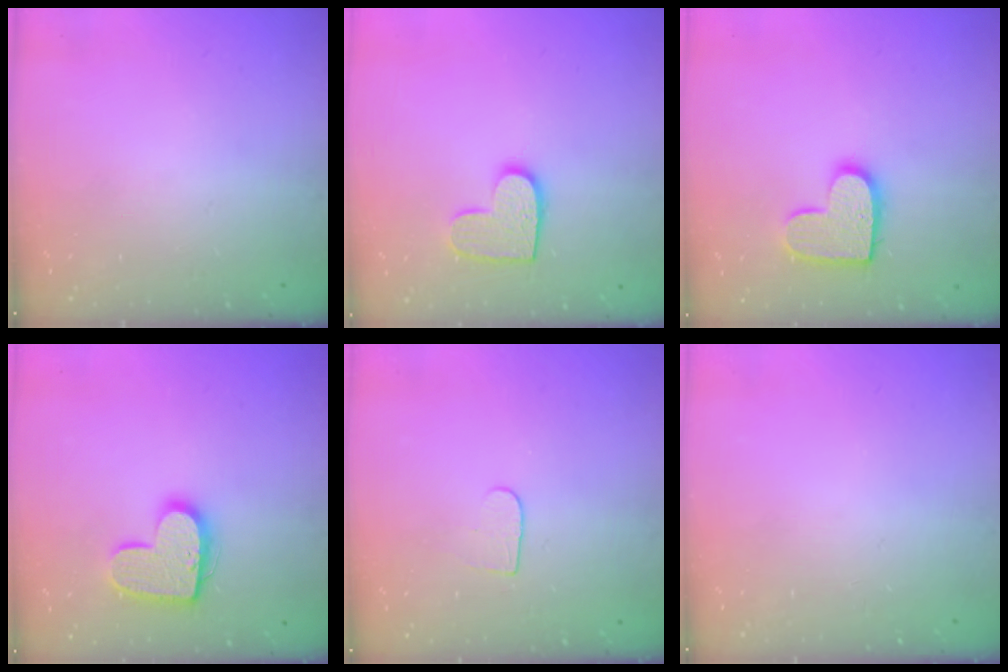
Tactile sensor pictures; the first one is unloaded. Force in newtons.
{"total": 10.5, "press": 10.5, "slide": 0.6}
{"total": 12.7, "press": 12.7, "slide": 0.7}
{"total": 15.7, "press": 15.6, "slide": 0.9}
{"total": 4.3, "press": 4.2, "slide": 0.3}
{"total": 0.0}